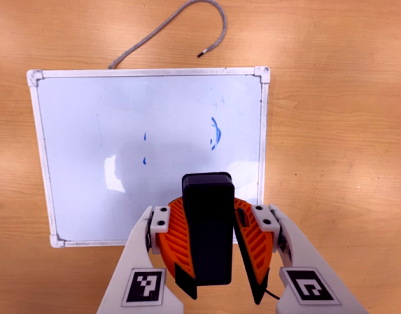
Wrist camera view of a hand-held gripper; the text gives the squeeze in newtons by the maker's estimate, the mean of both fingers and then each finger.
{"total": 11.3, "left": 11.0, "right": 11.6}